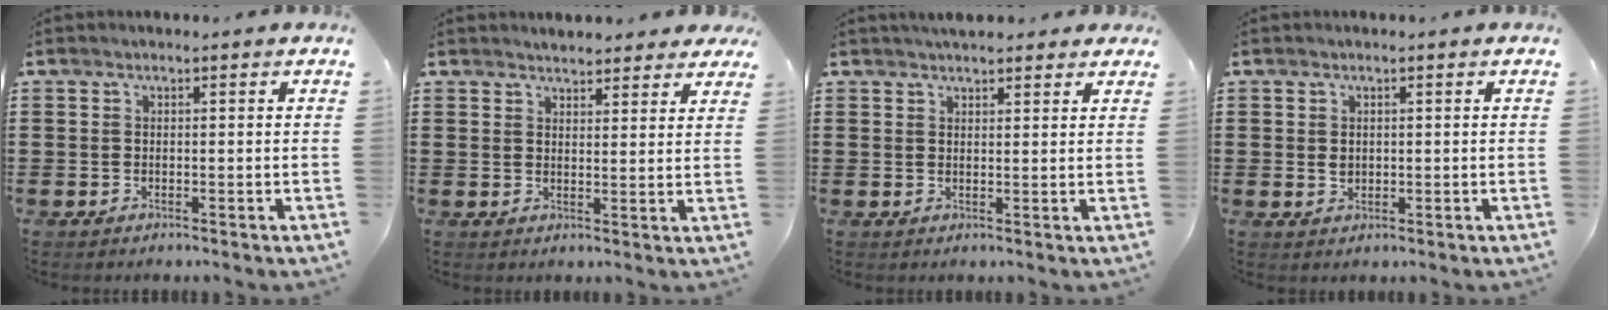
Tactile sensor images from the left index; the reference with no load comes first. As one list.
[{"total": 2.9, "force": [2.9, 0.5, 0.3], "torque": [-0.015, -0.003, 0.054]}, {"total": 2.9, "force": [2.6, 0.8, 0.8], "torque": [-0.021, 0.002, 0.049]}, {"total": 1.3, "force": [0.2, 1.1, 0.7], "torque": [-0.017, 0.007, 0.003]}]